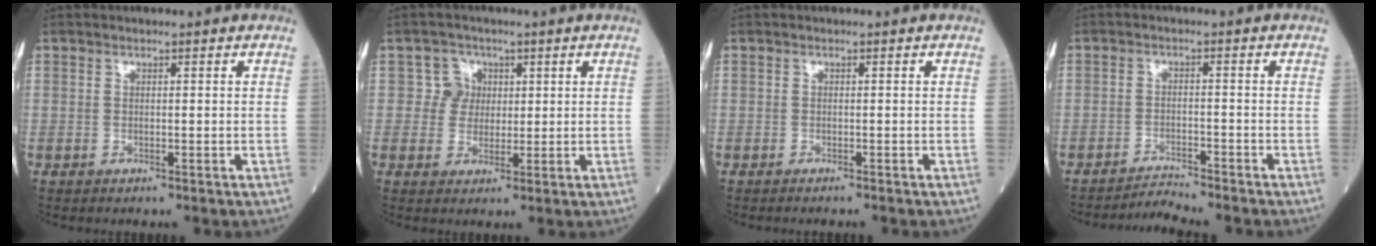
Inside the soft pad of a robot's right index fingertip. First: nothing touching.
{"total": 3.4, "force": [0.9, 3.3, 0.0], "torque": [0.008, 0.006, 0.013]}
{"total": 1.9, "force": [-1.7, -0.1, 0.8], "torque": [-0.010, 0.001, -0.019]}
{"total": 3.3, "force": [-3.0, -1.4, -0.5], "torque": [0.004, -0.014, -0.049]}